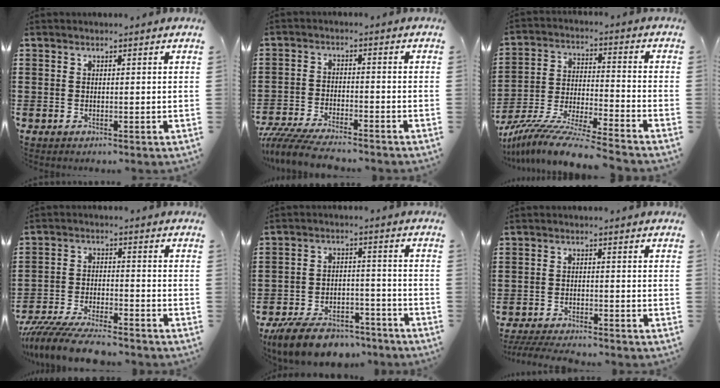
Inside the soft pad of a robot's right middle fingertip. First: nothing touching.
{"total": 5.7, "force": [-5.4, 0.7, 1.7], "torque": [-0.044, -0.002, -0.109]}
{"total": 10.1, "force": [-9.5, -0.3, 3.4], "torque": [-0.059, 0.005, -0.189]}
{"total": 7.7, "force": [-7.3, 0.8, 2.5], "torque": [-0.057, 0.005, -0.143]}
{"total": 8.3, "force": [-7.5, 2.3, 2.8], "torque": [-0.052, 0.023, -0.144]}
{"total": 3.6, "force": [-3.5, 0.3, 0.8], "torque": [-0.021, -0.002, -0.075]}